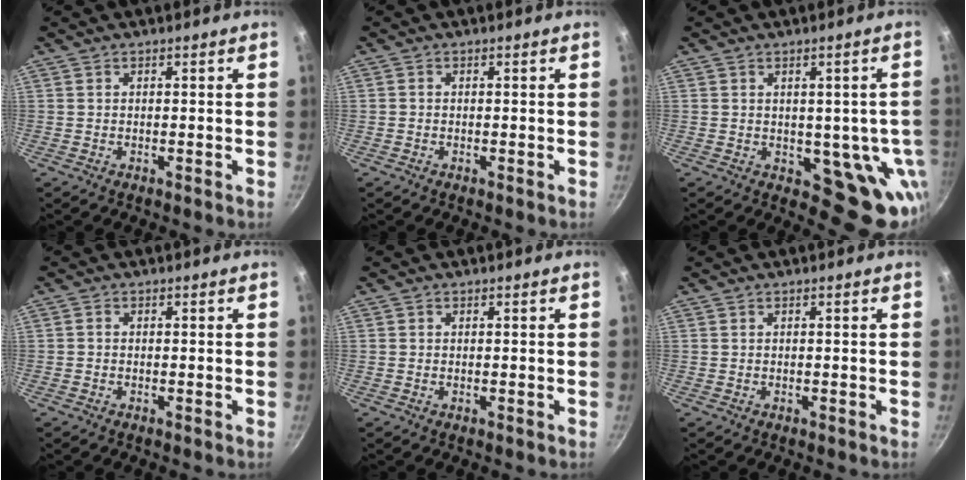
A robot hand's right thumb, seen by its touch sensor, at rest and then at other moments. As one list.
[{"total": 0.0}, {"total": 10.3, "force": [-1.4, 5.7, 8.5], "torque": [-0.056, -0.009, -0.010]}, {"total": 0.6, "force": [-0.3, 0.5, 0.2], "torque": [-0.003, 0.002, -0.007]}, {"total": 0.0}, {"total": 0.0}]